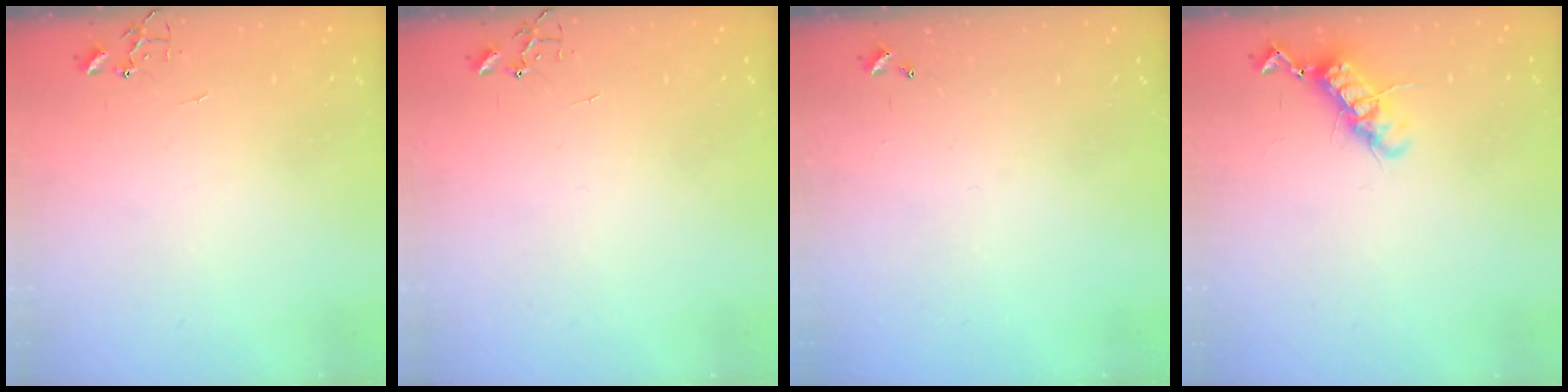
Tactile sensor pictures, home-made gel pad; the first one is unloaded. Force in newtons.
{"total": 0.0}
{"total": 0.0}
{"total": 11.5, "press": 11.4, "slide": 1.2}